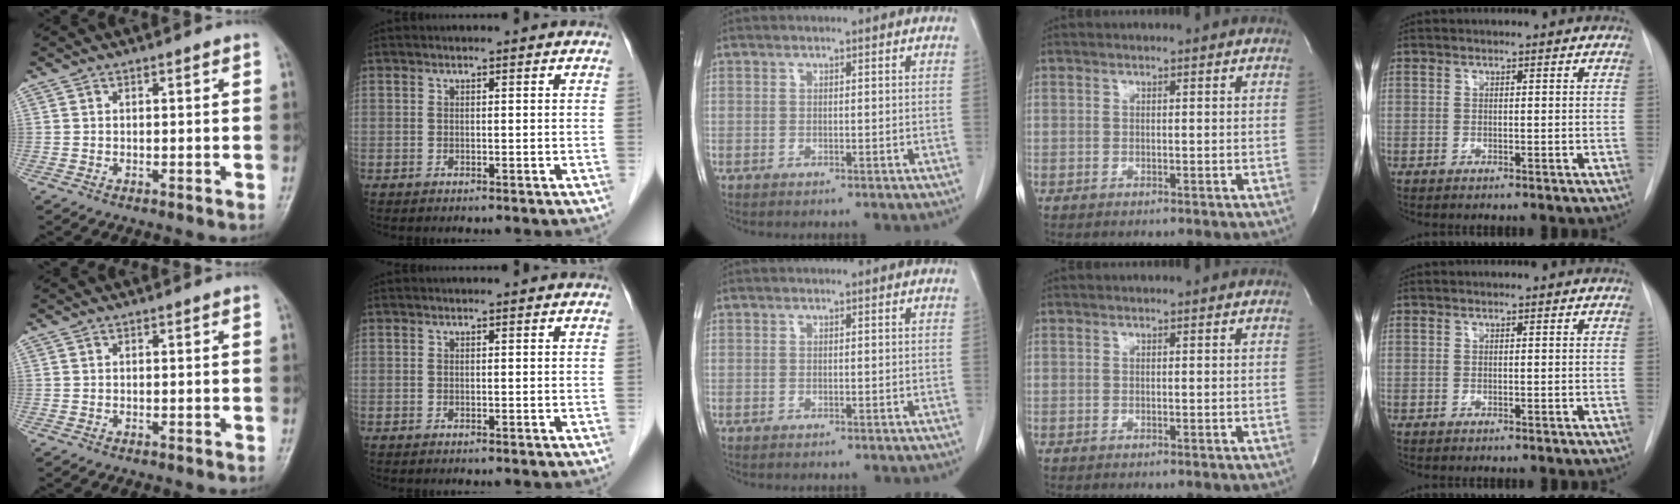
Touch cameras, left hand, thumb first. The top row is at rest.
{}